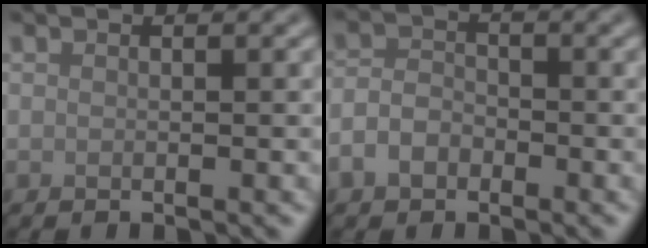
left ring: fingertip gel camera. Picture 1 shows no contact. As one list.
[{"total": 2.6, "force": [-1.4, 1.8, 1.3], "torque": [-0.023, 0.002, -0.034]}]